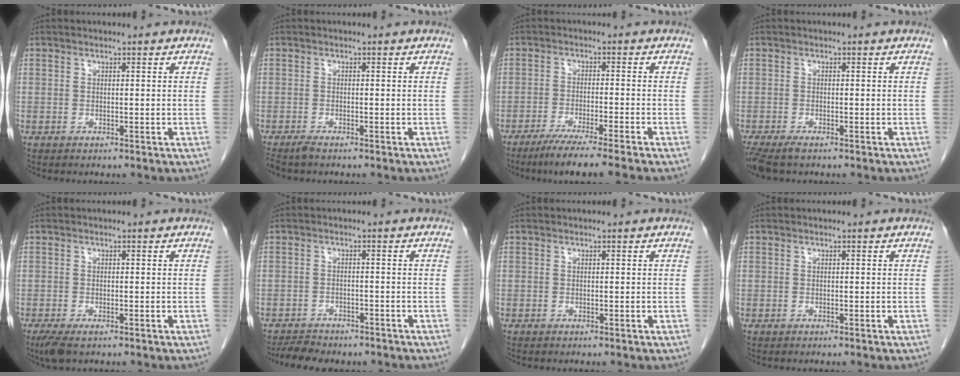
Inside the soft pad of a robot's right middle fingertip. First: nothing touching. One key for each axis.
{"total": 1.5, "fx": -1.3, "fy": 0.1, "fz": 0.7, "tx": -0.020, "ty": -0.005, "tz": -0.024}
{"total": 8.3, "fx": -6.6, "fy": -1.3, "fz": 4.9, "tx": -0.069, "ty": -0.024, "tz": -0.106}
{"total": 3.9, "fx": -2.9, "fy": 1.0, "fz": 2.3, "tx": -0.046, "ty": -0.012, "tz": -0.049}
{"total": 3.1, "fx": -2.0, "fy": 0.9, "fz": 2.2, "tx": -0.044, "ty": -0.009, "tz": -0.033}
{"total": 5.6, "fx": -4.9, "fy": 1.9, "fz": 1.8, "tx": -0.030, "ty": -0.007, "tz": -0.072}
{"total": 0.0}
{"total": 0.0}